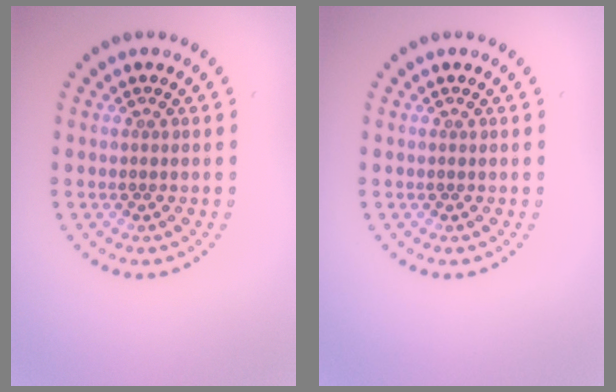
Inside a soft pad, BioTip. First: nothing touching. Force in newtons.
{"total": 0.0}